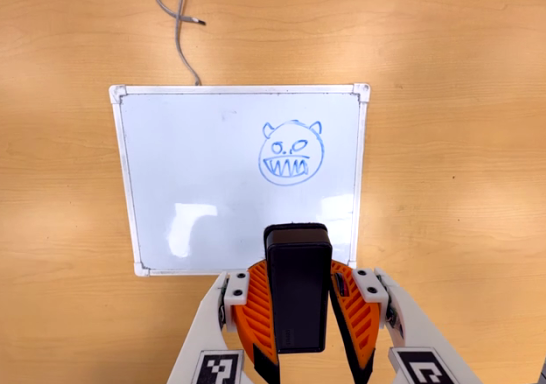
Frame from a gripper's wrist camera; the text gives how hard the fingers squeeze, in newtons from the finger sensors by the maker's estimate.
{"total": 8.2, "left": 7.4, "right": 9.0}